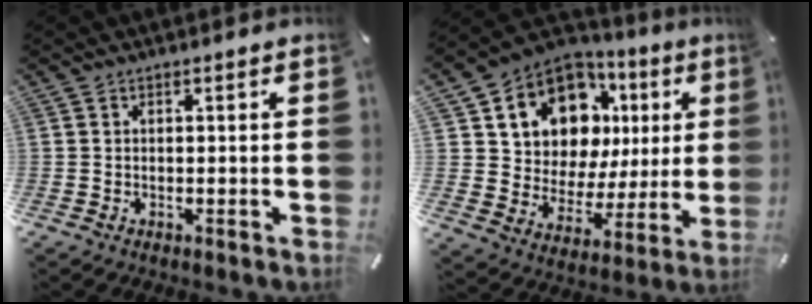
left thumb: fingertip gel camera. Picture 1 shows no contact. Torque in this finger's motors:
{"motor_torque": [2.50, 2.50, 2.01, -0.77, 0.20]}